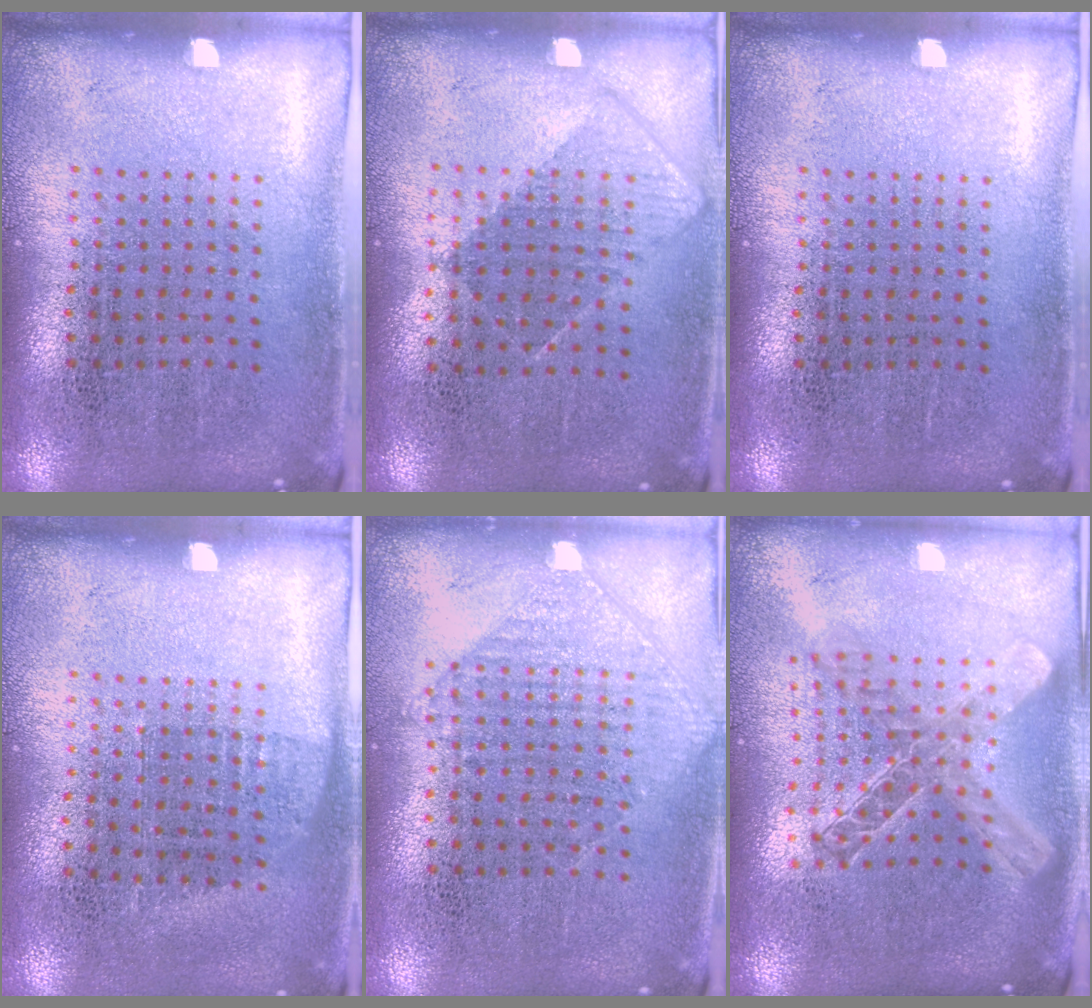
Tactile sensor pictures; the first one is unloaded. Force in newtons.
{"total": 0.8, "press": 0.7, "slide": 0.4}
{"total": 0.0}
{"total": 0.7, "press": 0.7, "slide": 0.3}
{"total": 0.9, "press": 0.8, "slide": 0.3}
{"total": 2.0, "press": 1.7, "slide": 1.1}